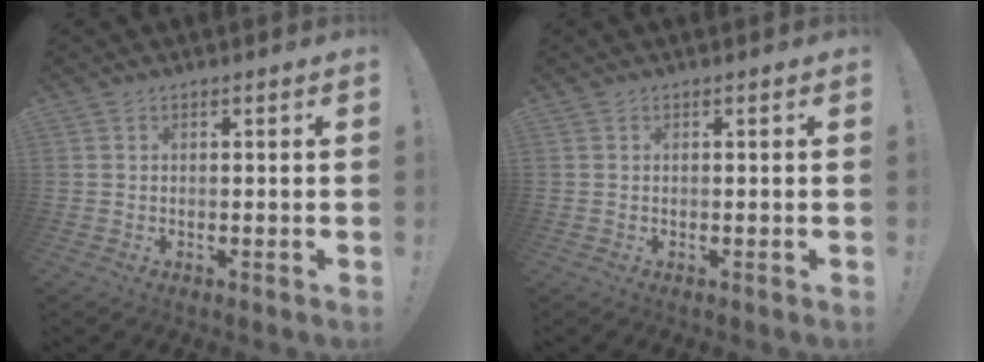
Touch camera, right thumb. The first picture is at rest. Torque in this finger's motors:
{"motor_torque": [-0.03, 0.03, 0.00, 0.00, 0.00]}